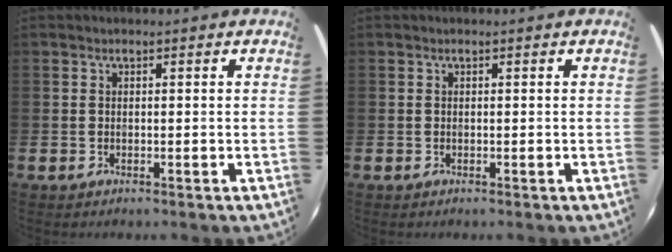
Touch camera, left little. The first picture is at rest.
{"total": 0.0}